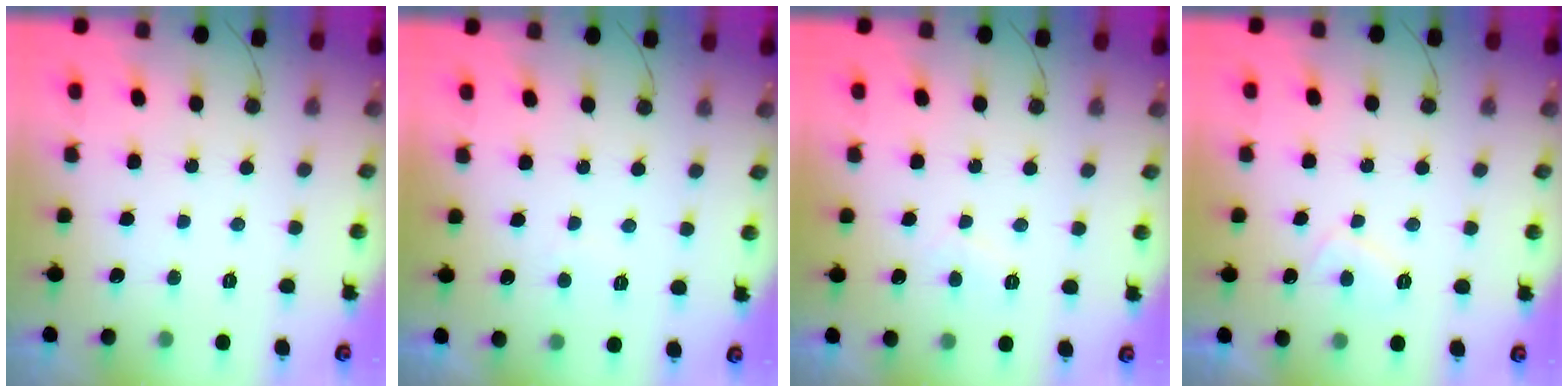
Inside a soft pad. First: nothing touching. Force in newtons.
{"total": 0.6, "press": 0.4, "slide": 0.4}
{"total": 2.7, "press": 2.6, "slide": 0.5}
{"total": 2.6, "press": 2.6, "slide": 0.5}